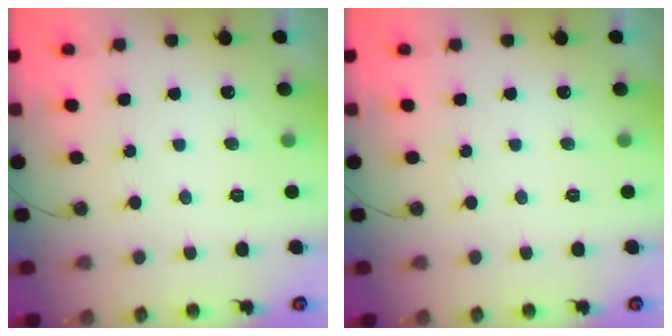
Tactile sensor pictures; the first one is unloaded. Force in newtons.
{"total": 0.0}